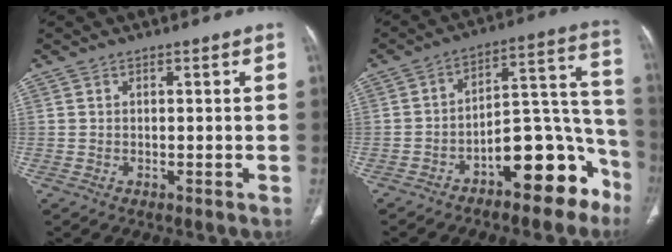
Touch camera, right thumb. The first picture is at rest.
{"total": 15.4, "force": [-9.4, 6.8, 10.1], "torque": [-0.089, 0.126, -0.141]}